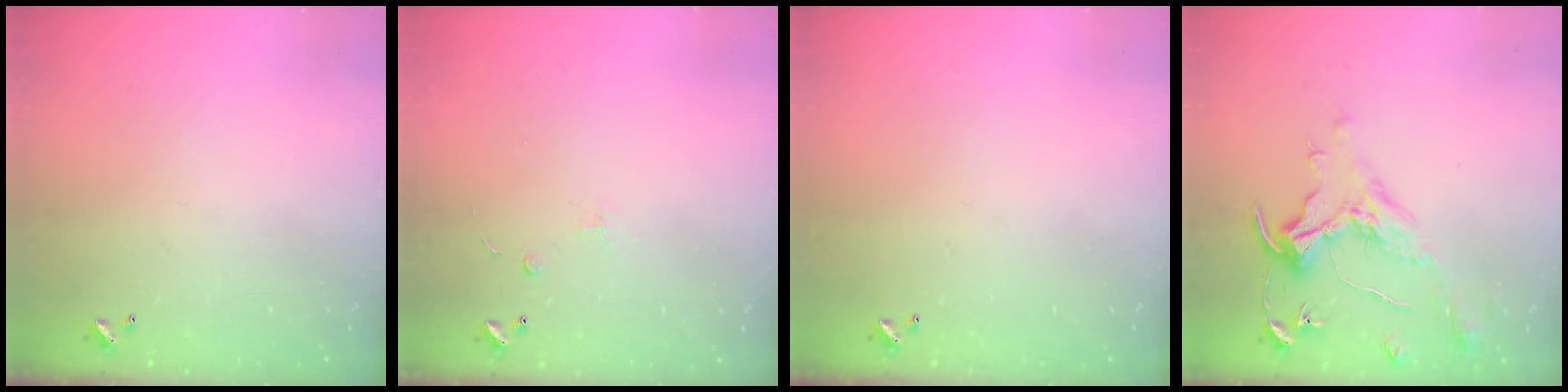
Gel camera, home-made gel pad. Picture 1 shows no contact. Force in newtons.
{"total": 1.6, "press": 1.5, "slide": 0.4}
{"total": 0.0}
{"total": 1.6, "press": 1.4, "slide": 0.7}